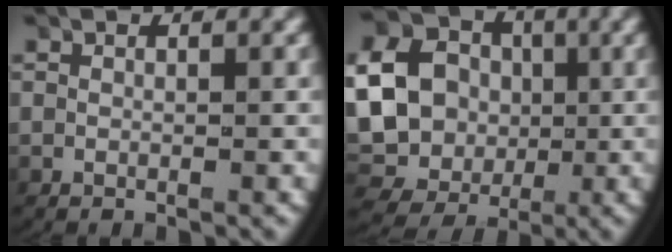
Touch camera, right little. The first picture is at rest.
{"total": 16.3, "force": [-0.2, 15.0, 6.2], "torque": [-0.171, -0.045, -0.004]}